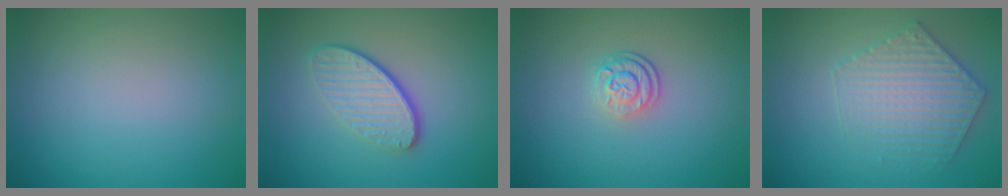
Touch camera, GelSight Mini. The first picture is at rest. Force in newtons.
{"total": 4.3, "press": 3.1, "slide": 3.0}
{"total": 2.7, "press": 2.0, "slide": 1.8}
{"total": 3.8, "press": 3.8, "slide": 0.6}